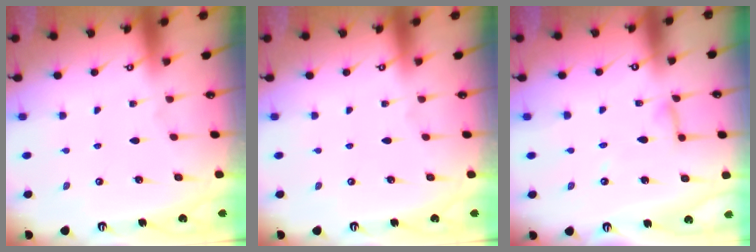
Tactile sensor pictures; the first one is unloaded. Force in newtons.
{"total": 0.0}
{"total": 5.3, "press": 5.2, "slide": 0.4}